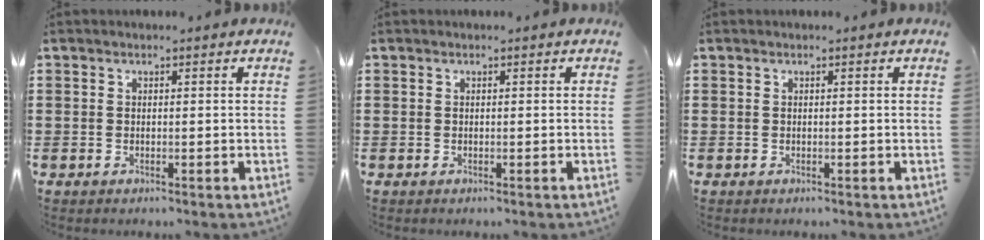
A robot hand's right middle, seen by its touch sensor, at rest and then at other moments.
{"total": 0.0}
{"total": 0.0}